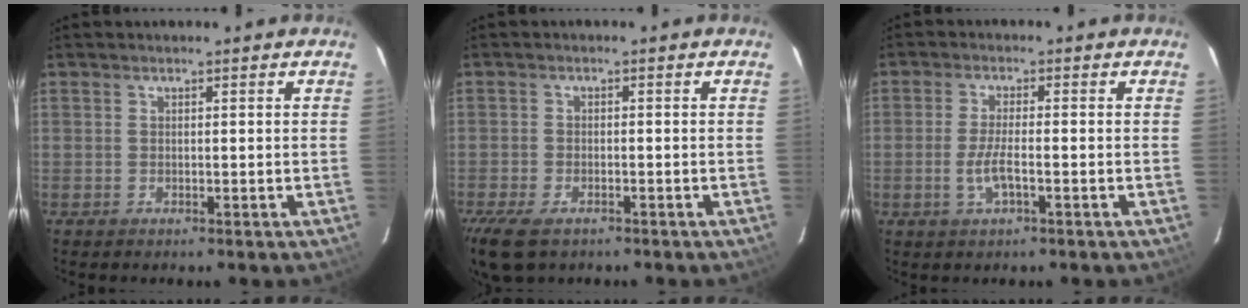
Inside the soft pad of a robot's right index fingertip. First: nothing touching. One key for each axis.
{"total": 7.4, "fx": -4.9, "fy": 3.7, "fz": 4.1, "tx": -0.105, "ty": -0.024, "tz": -0.091}
{"total": 4.1, "fx": -1.5, "fy": 0.8, "fz": 3.7, "tx": -0.078, "ty": -0.007, "tz": -0.029}